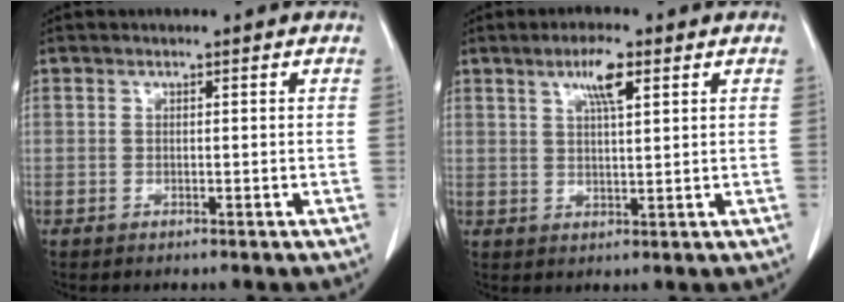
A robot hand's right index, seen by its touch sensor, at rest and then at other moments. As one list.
[{"total": 4.9, "force": [2.5, 0.7, 4.1], "torque": [-0.075, 0.002, 0.043]}]